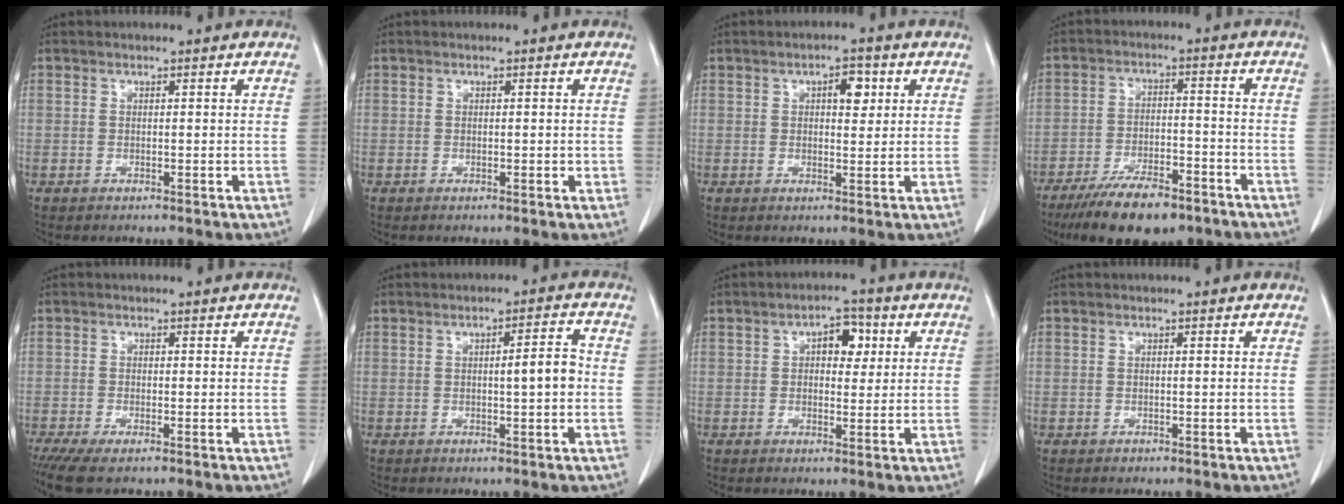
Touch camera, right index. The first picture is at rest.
{"total": 0.8, "force": [0.0, 0.4, 0.7], "torque": [-0.009, 0.002, 0.002]}
{"total": 3.8, "force": [1.3, 1.7, 3.1], "torque": [-0.044, 0.006, 0.017]}
{"total": 11.4, "force": [-8.5, 3.7, 6.7], "torque": [-0.108, -0.011, -0.143]}
{"total": 5.1, "force": [-3.8, 1.1, 3.2], "torque": [-0.053, -0.014, -0.061]}
{"total": 4.1, "force": [-0.2, 0.6, 4.0], "torque": [-0.058, 0.008, -0.004]}
{"total": 4.9, "force": [1.4, 2.7, 3.9], "torque": [-0.055, 0.015, 0.019]}
{"total": 0.5, "force": [-0.2, 0.4, -0.1], "torque": [0.001, 0.004, -0.005]}